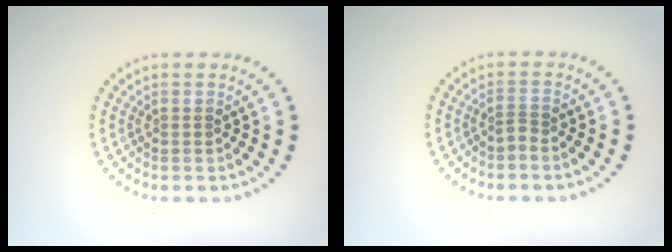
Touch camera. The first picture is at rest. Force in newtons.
{"total": 0.7, "press": 0.3, "slide": 0.6}